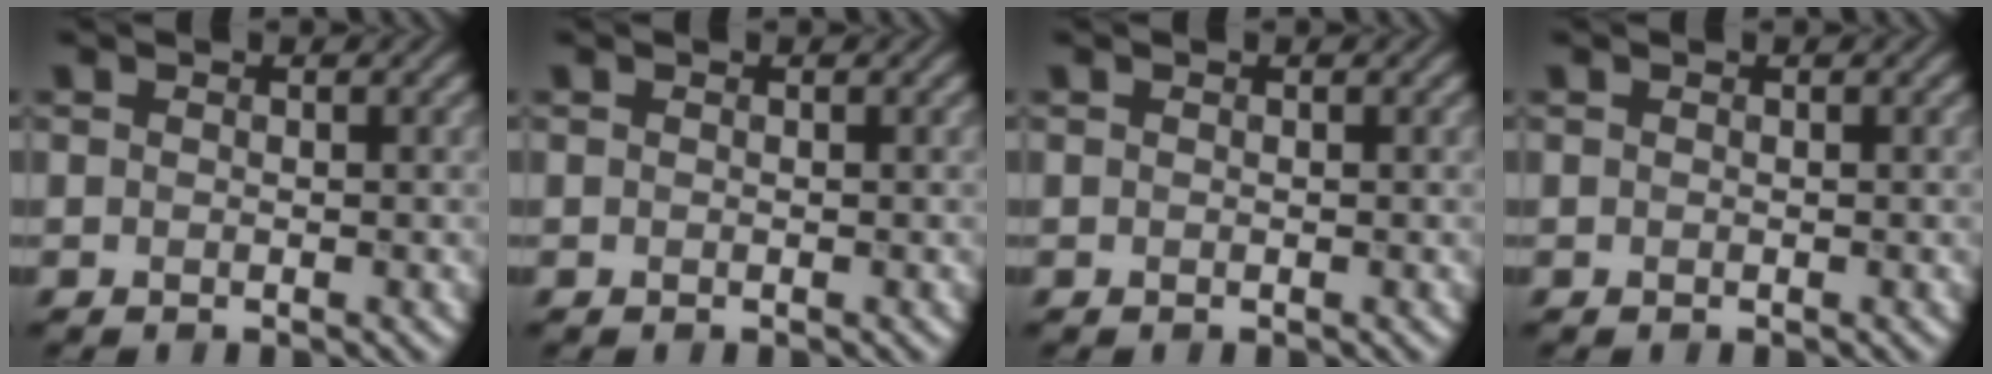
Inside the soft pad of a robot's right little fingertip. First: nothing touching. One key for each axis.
{"total": 0.0}
{"total": 0.0}
{"total": 0.0}